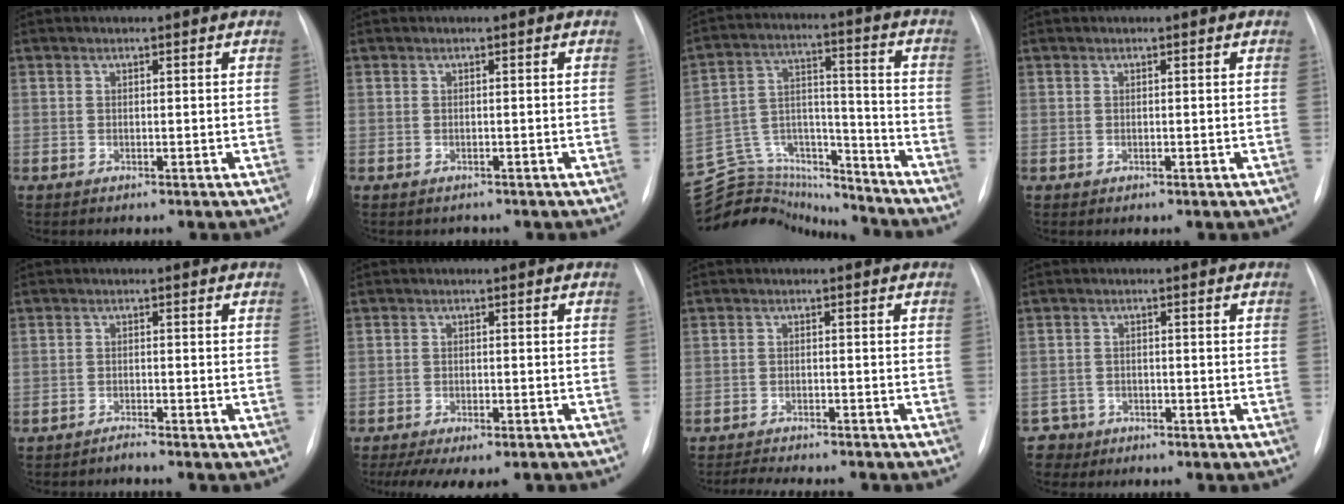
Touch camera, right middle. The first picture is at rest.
{"total": 0.8, "force": [-0.6, 0.5, -0.1], "torque": [-0.004, 0.001, -0.009]}
{"total": 18.7, "force": [-18.2, 3.8, 2.3], "torque": [-0.048, 0.050, -0.288]}
{"total": 0.0}
{"total": 1.2, "force": [-1.1, -0.2, -0.2], "torque": [0.005, -0.005, -0.018]}
{"total": 10.4, "force": [-8.0, 4.2, 5.3], "torque": [-0.085, 0.000, -0.107]}
{"total": 8.0, "force": [-7.4, 1.1, 2.9], "torque": [-0.041, -0.006, -0.104]}
{"total": 3.1, "force": [-2.0, 2.2, -0.9], "torque": [0.015, 0.008, -0.036]}